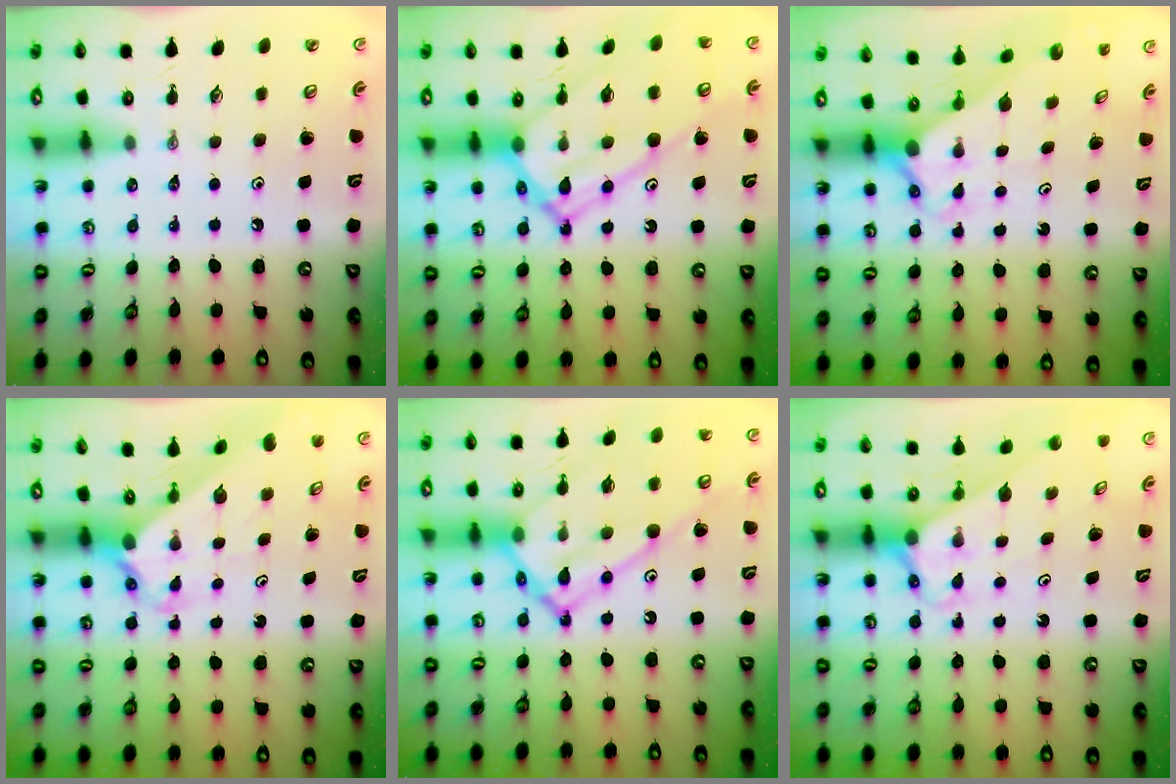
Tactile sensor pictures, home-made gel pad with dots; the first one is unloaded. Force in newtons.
{"total": 17.1, "press": 17.0, "slide": 1.7}
{"total": 2.1, "press": 2.1, "slide": 0.2}
{"total": 2.1, "press": 2.1, "slide": 0.1}
{"total": 18.9, "press": 18.8, "slide": 1.7}
{"total": 2.7, "press": 2.7, "slide": 0.2}